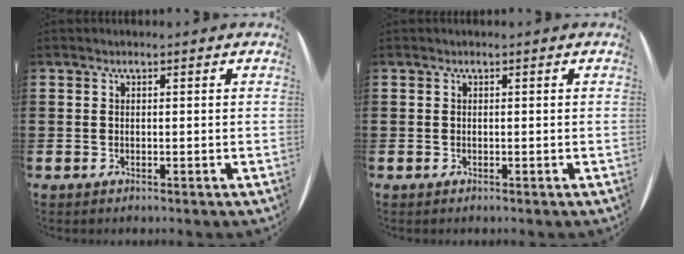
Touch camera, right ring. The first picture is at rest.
{"total": 0.0}